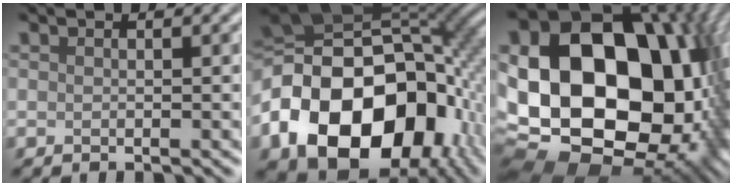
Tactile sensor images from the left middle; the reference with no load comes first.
{"total": 18.9, "force": [-5.5, 13.3, 12.2], "torque": [-0.233, -0.016, -0.097]}
{"total": 23.3, "force": [0.8, 17.6, 15.4], "torque": [-0.318, -0.010, 0.033]}